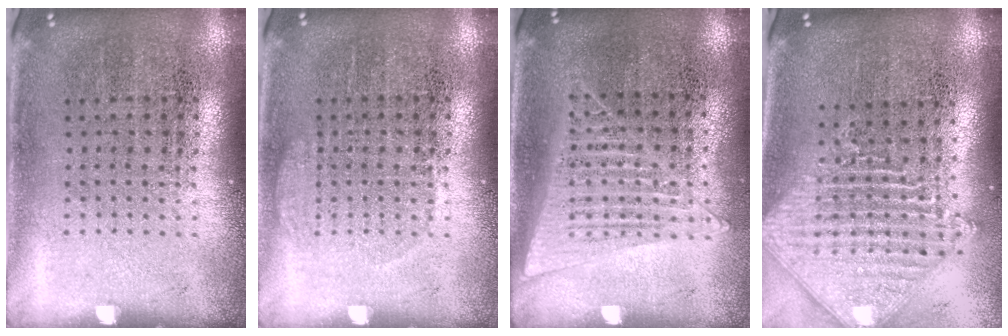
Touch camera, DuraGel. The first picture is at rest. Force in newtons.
{"total": 0.9, "press": 0.9, "slide": 0.3}
{"total": 1.4, "press": 1.3, "slide": 0.5}
{"total": 2.0, "press": 1.7, "slide": 1.1}